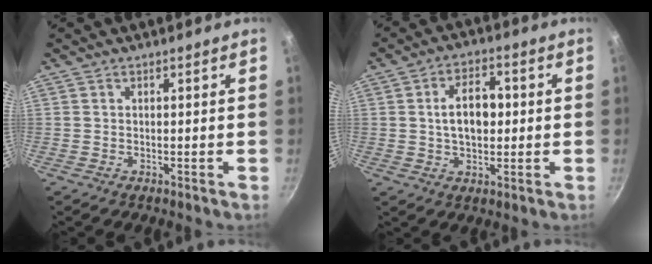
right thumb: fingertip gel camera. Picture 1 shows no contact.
{"total": 8.9, "force": [0.6, 5.4, 7.0], "torque": [-0.094, 0.014, 0.004]}